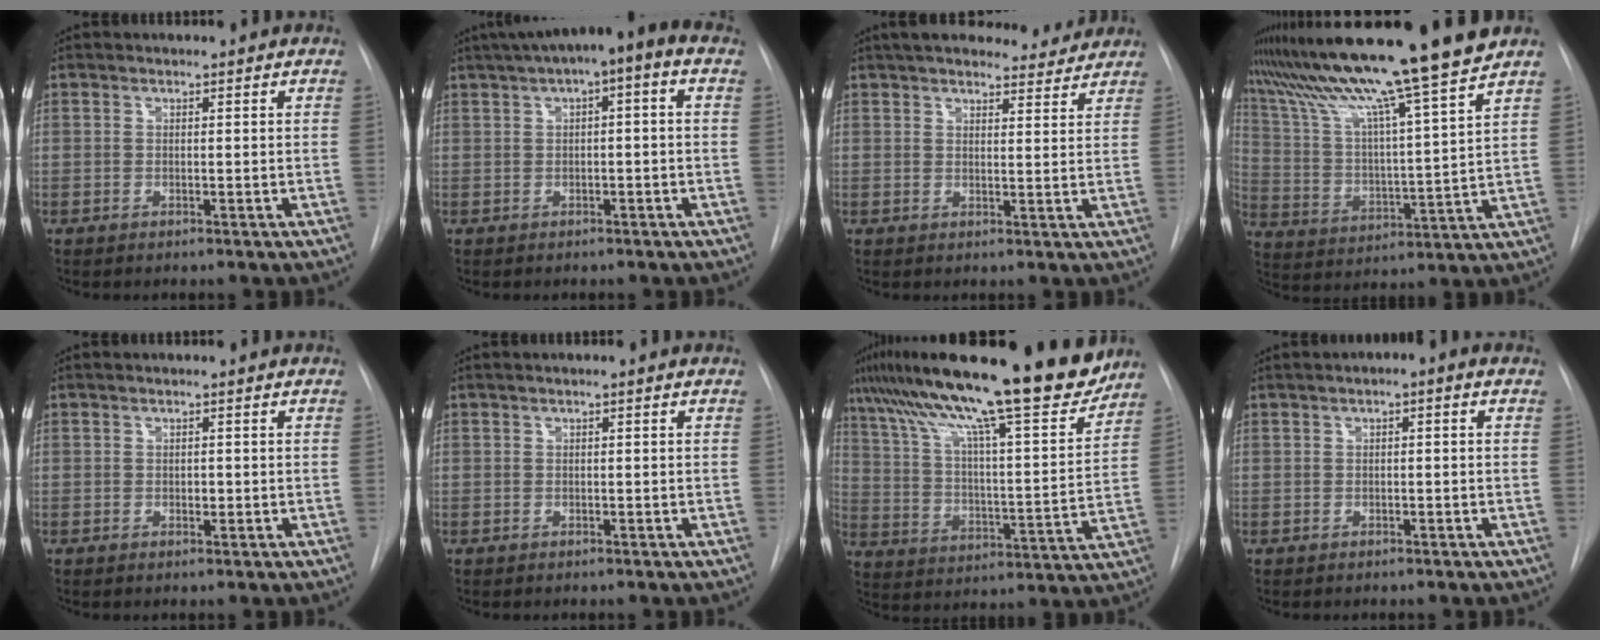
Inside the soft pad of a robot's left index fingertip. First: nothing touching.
{"total": 8.4, "force": [3.5, 1.6, 7.4], "torque": [-0.118, 0.044, 0.045]}
{"total": 14.4, "force": [13.1, 3.4, 5.0], "torque": [-0.062, 0.019, 0.172]}
{"total": 18.8, "force": [15.7, -2.2, 10.1], "torque": [-0.183, -0.016, 0.258]}
{"total": 0.8, "force": [0.0, 0.5, 0.6], "torque": [-0.008, 0.001, -0.001]}
{"total": 0.6, "force": [0.1, 0.0, 0.5], "torque": [-0.010, 0.002, 0.002]}
{"total": 23.0, "force": [18.0, 2.2, 14.1], "torque": [-0.238, 0.009, 0.282]}
{"total": 1.9, "force": [0.5, 0.4, 1.8], "torque": [-0.023, 0.011, 0.004]}